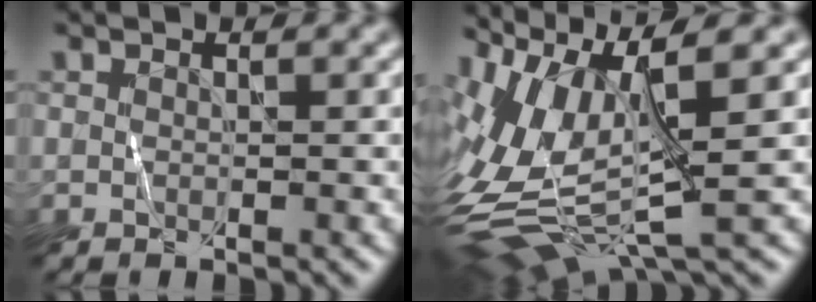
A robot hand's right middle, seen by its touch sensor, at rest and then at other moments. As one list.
[{"total": 9.7, "force": [1.8, 3.8, 8.8], "torque": [-0.194, -0.009, 0.044]}]